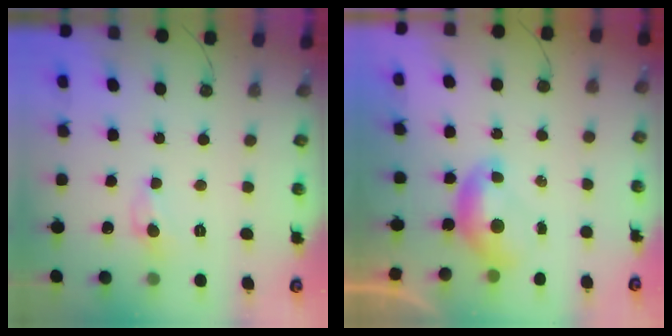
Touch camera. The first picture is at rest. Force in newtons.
{"total": 0.0}